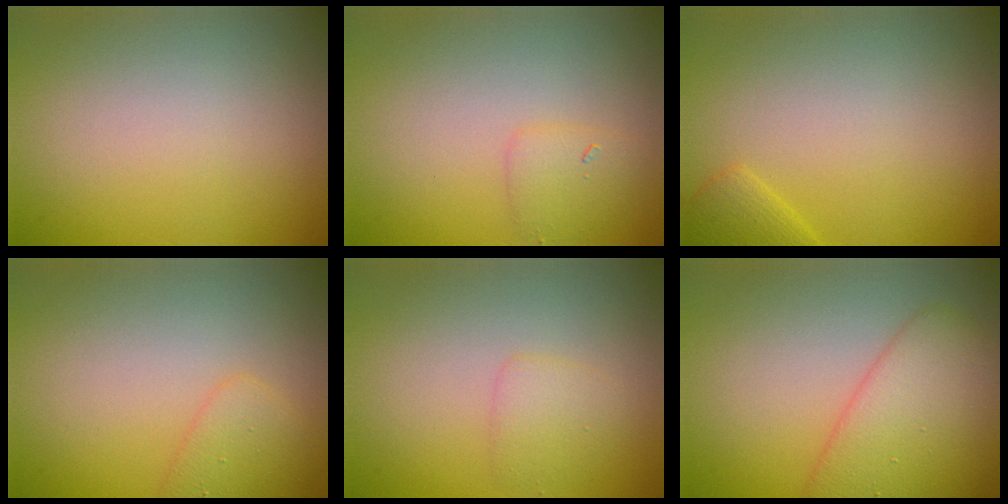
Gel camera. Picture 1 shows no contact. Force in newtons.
{"total": 1.5, "press": 1.5, "slide": 0.1}
{"total": 1.8, "press": 1.8, "slide": 0.1}
{"total": 1.9, "press": 1.9, "slide": 0.1}
{"total": 1.5, "press": 1.5, "slide": 0.1}
{"total": 5.4, "press": 5.4, "slide": 0.2}